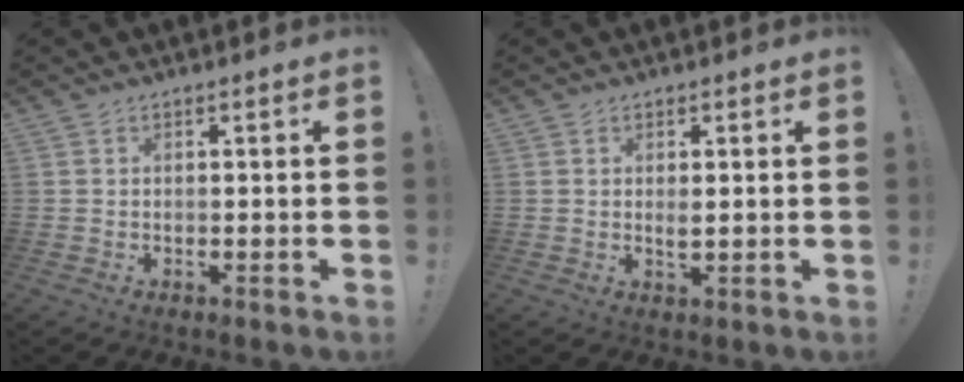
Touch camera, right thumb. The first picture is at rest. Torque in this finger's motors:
{"motor_torque": [1.64, 1.47, 1.08, -0.12, 0.08]}